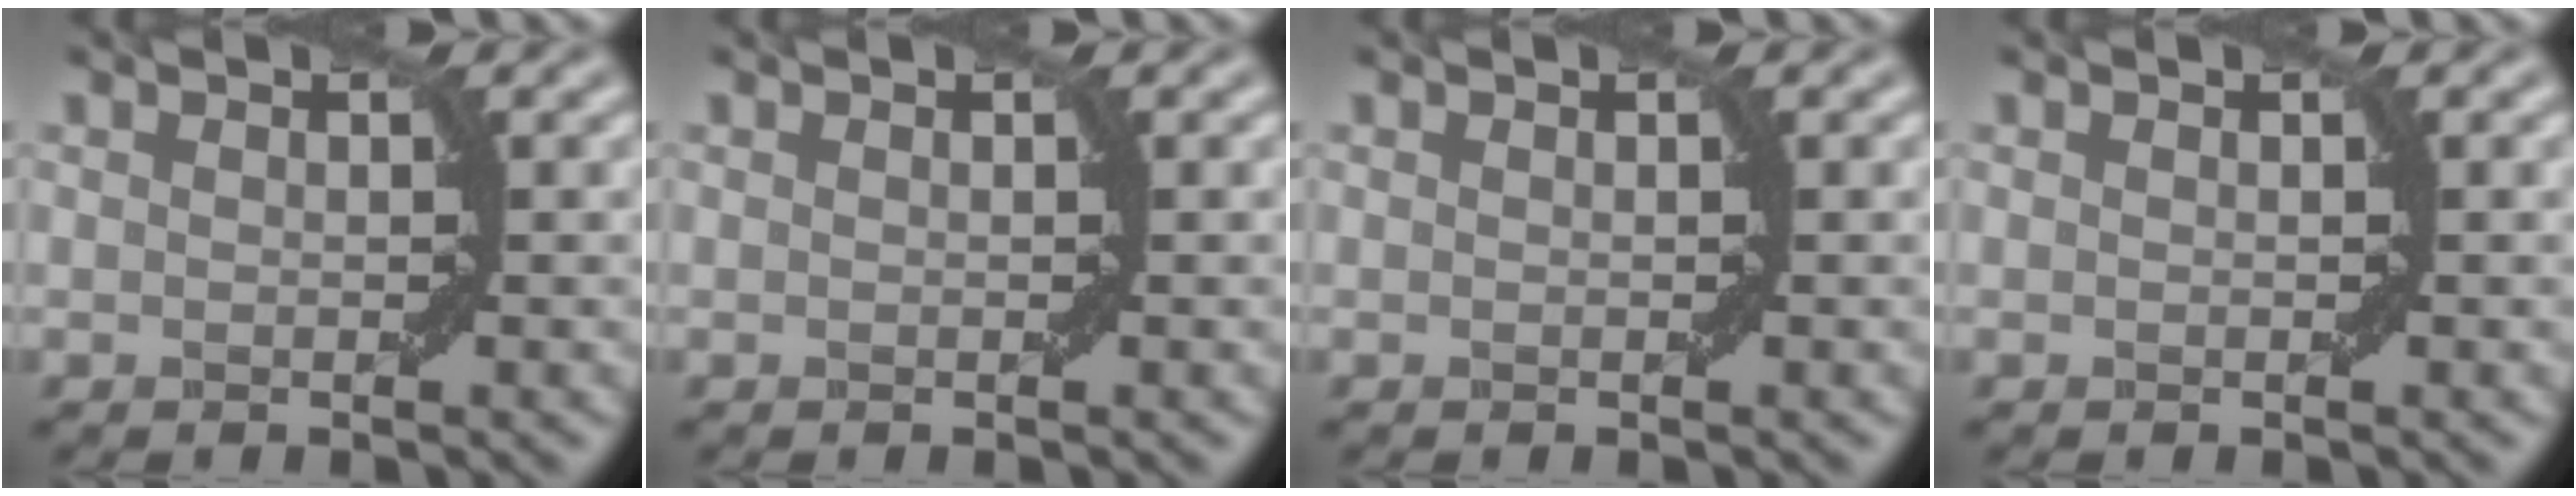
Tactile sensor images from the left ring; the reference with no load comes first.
{"total": 0.0}
{"total": 0.0}
{"total": 0.0}